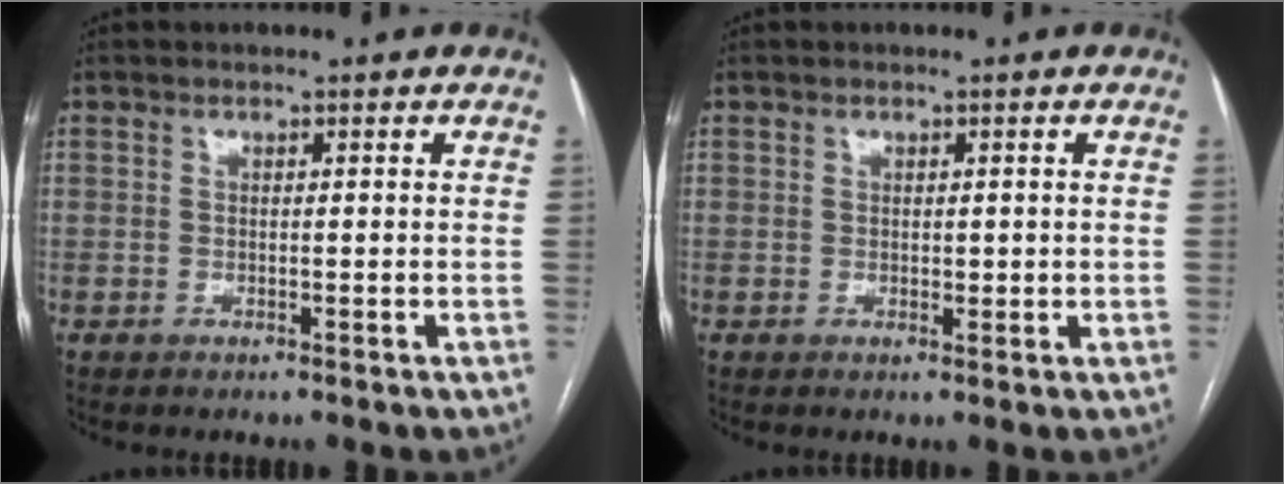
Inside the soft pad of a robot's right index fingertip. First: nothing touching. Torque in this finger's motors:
{"motor_torque": [-0.47, 0.58, -0.04, 0.00]}